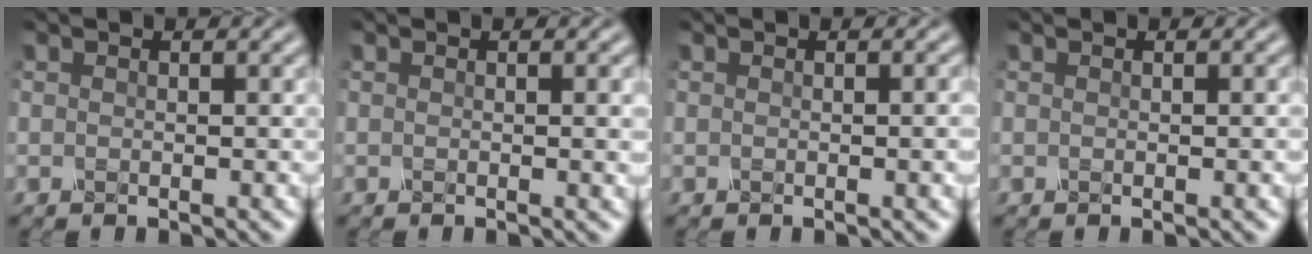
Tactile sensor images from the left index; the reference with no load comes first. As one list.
[{"total": 1.8, "force": [0.0, 0.6, 1.7], "torque": [-0.015, 0.001, -0.005]}, {"total": 2.2, "force": [-0.1, 0.8, 2.1], "torque": [-0.016, 0.006, -0.005]}, {"total": 0.7, "force": [-0.1, 0.3, 0.7], "torque": [-0.005, 0.002, -0.003]}]